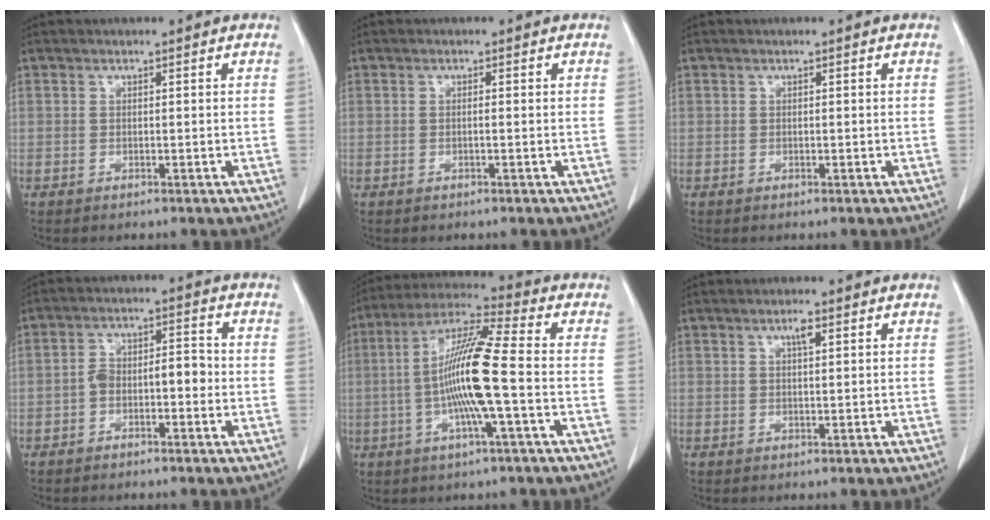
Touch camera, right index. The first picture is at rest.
{"total": 0.6, "force": [-0.1, 0.0, 0.6], "torque": [-0.011, 0.001, -0.002]}
{"total": 0.0}
{"total": 5.3, "force": [-1.5, 2.3, 4.5], "torque": [-0.079, 0.030, -0.025]}
{"total": 12.6, "force": [-1.8, 0.0, 12.5], "torque": [-0.242, 0.004, -0.043]}
{"total": 1.7, "force": [0.8, 0.3, 1.5], "torque": [-0.027, 0.001, 0.013]}